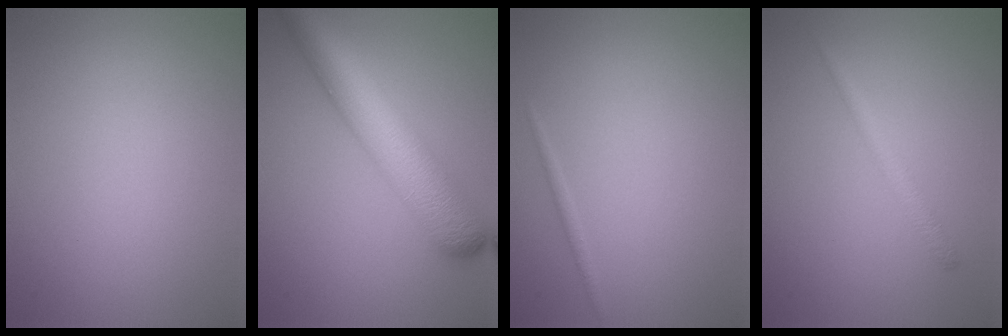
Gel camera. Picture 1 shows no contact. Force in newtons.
{"total": 8.5, "press": 8.5, "slide": 0.3}
{"total": 0.7, "press": 0.6, "slide": 0.1}
{"total": 1.4, "press": 1.4, "slide": 0.1}